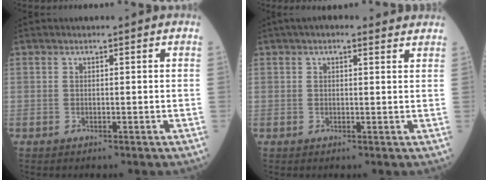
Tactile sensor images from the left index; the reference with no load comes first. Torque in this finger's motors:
{"motor_torque": [0.84, -0.59, 0.25, 0.03]}